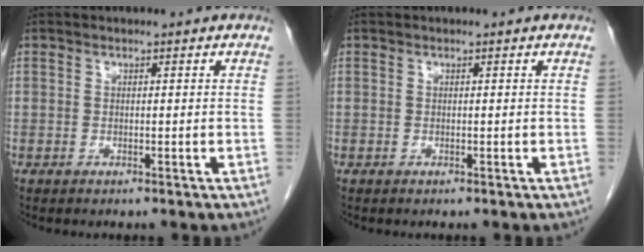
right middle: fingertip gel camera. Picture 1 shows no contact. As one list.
[{"total": 0.0}]